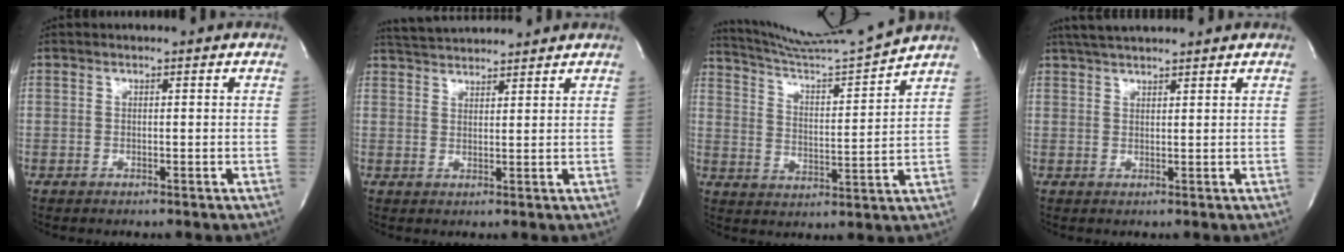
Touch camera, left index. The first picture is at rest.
{"total": 6.7, "force": [6.6, 0.3, 1.5], "torque": [-0.036, 0.031, 0.109]}
{"total": 13.2, "force": [12.5, -3.1, 2.6], "torque": [-0.054, -0.046, 0.210]}
{"total": 6.1, "force": [5.5, 0.5, 2.6], "torque": [-0.048, 0.034, 0.094]}